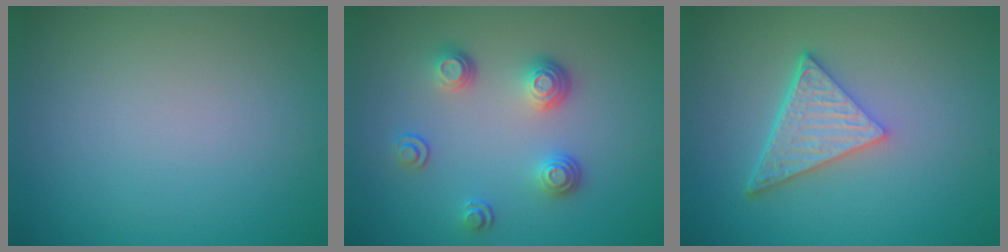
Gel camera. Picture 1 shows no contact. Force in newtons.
{"total": 3.3, "press": 2.6, "slide": 2.1}
{"total": 5.0, "press": 3.5, "slide": 3.6}